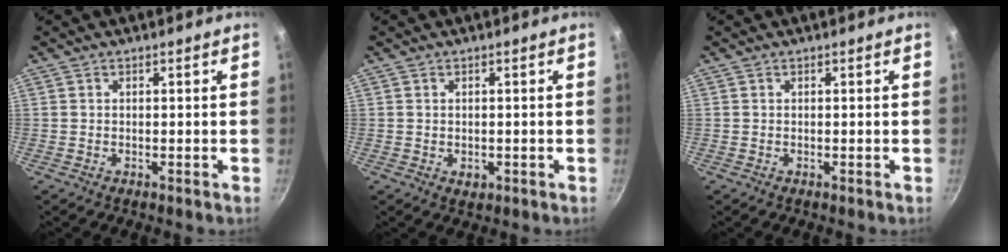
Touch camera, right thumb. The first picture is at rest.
{"total": 1.7, "force": [-0.4, 1.3, 1.1], "torque": [-0.016, -0.001, -0.002]}
{"total": 0.0}